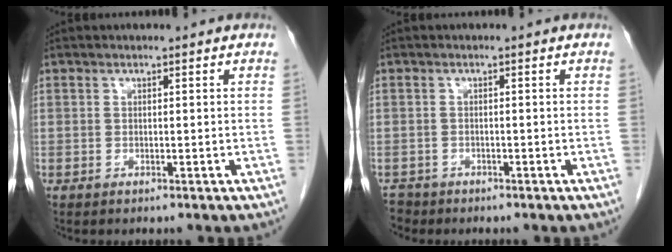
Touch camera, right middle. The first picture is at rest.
{"total": 2.3, "force": [-2.1, 0.9, -0.2], "torque": [-0.001, -0.003, -0.038]}